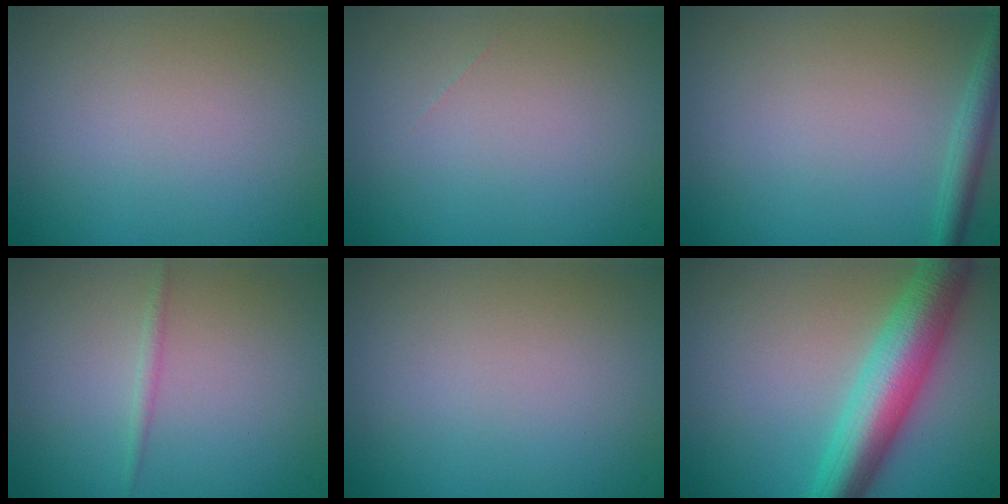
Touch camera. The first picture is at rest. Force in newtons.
{"total": 0.0}
{"total": 1.9, "press": 1.9, "slide": 0.1}
{"total": 0.8, "press": 0.8, "slide": 0.1}
{"total": 0.0}
{"total": 7.5, "press": 7.5, "slide": 0.1}